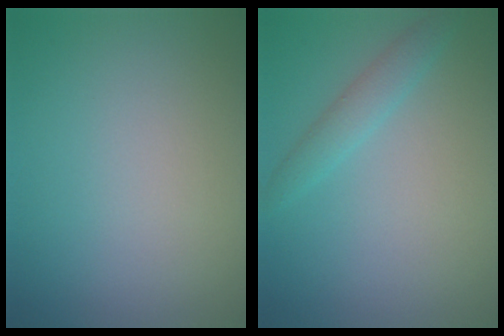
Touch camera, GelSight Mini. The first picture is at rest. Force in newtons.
{"total": 1.9, "press": 1.9, "slide": 0.1}